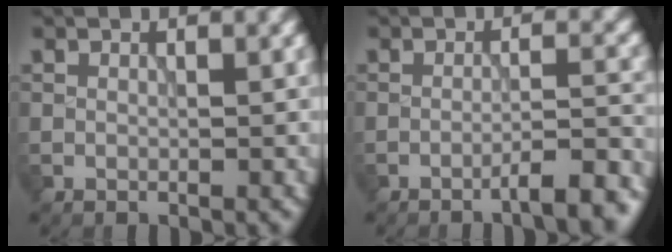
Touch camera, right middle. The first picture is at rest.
{"total": 5.0, "force": [-3.5, 0.9, 3.5], "torque": [-0.040, 0.014, -0.055]}